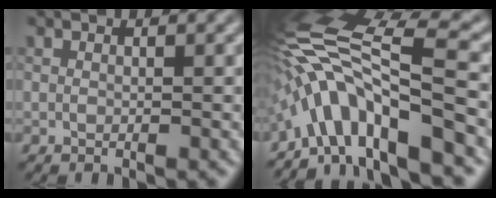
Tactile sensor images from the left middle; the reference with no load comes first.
{"total": 10.9, "force": [-5.7, 1.9, 9.1], "torque": [-0.162, 0.032, -0.088]}